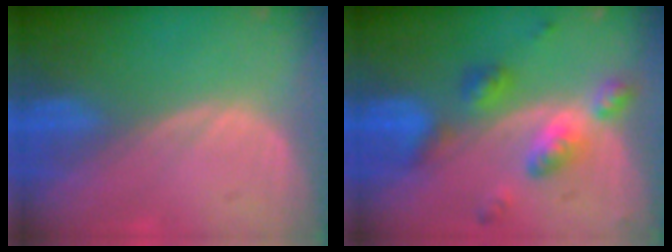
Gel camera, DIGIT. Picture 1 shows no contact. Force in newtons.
{"total": 7.0, "press": 7.0, "slide": 0.5}